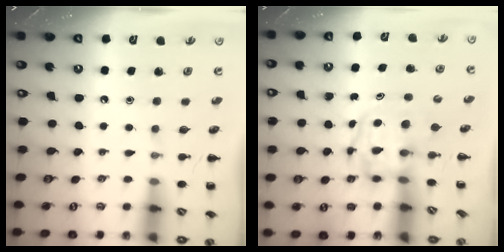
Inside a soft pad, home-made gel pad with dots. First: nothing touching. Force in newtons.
{"total": 3.9, "press": 3.9, "slide": 0.6}